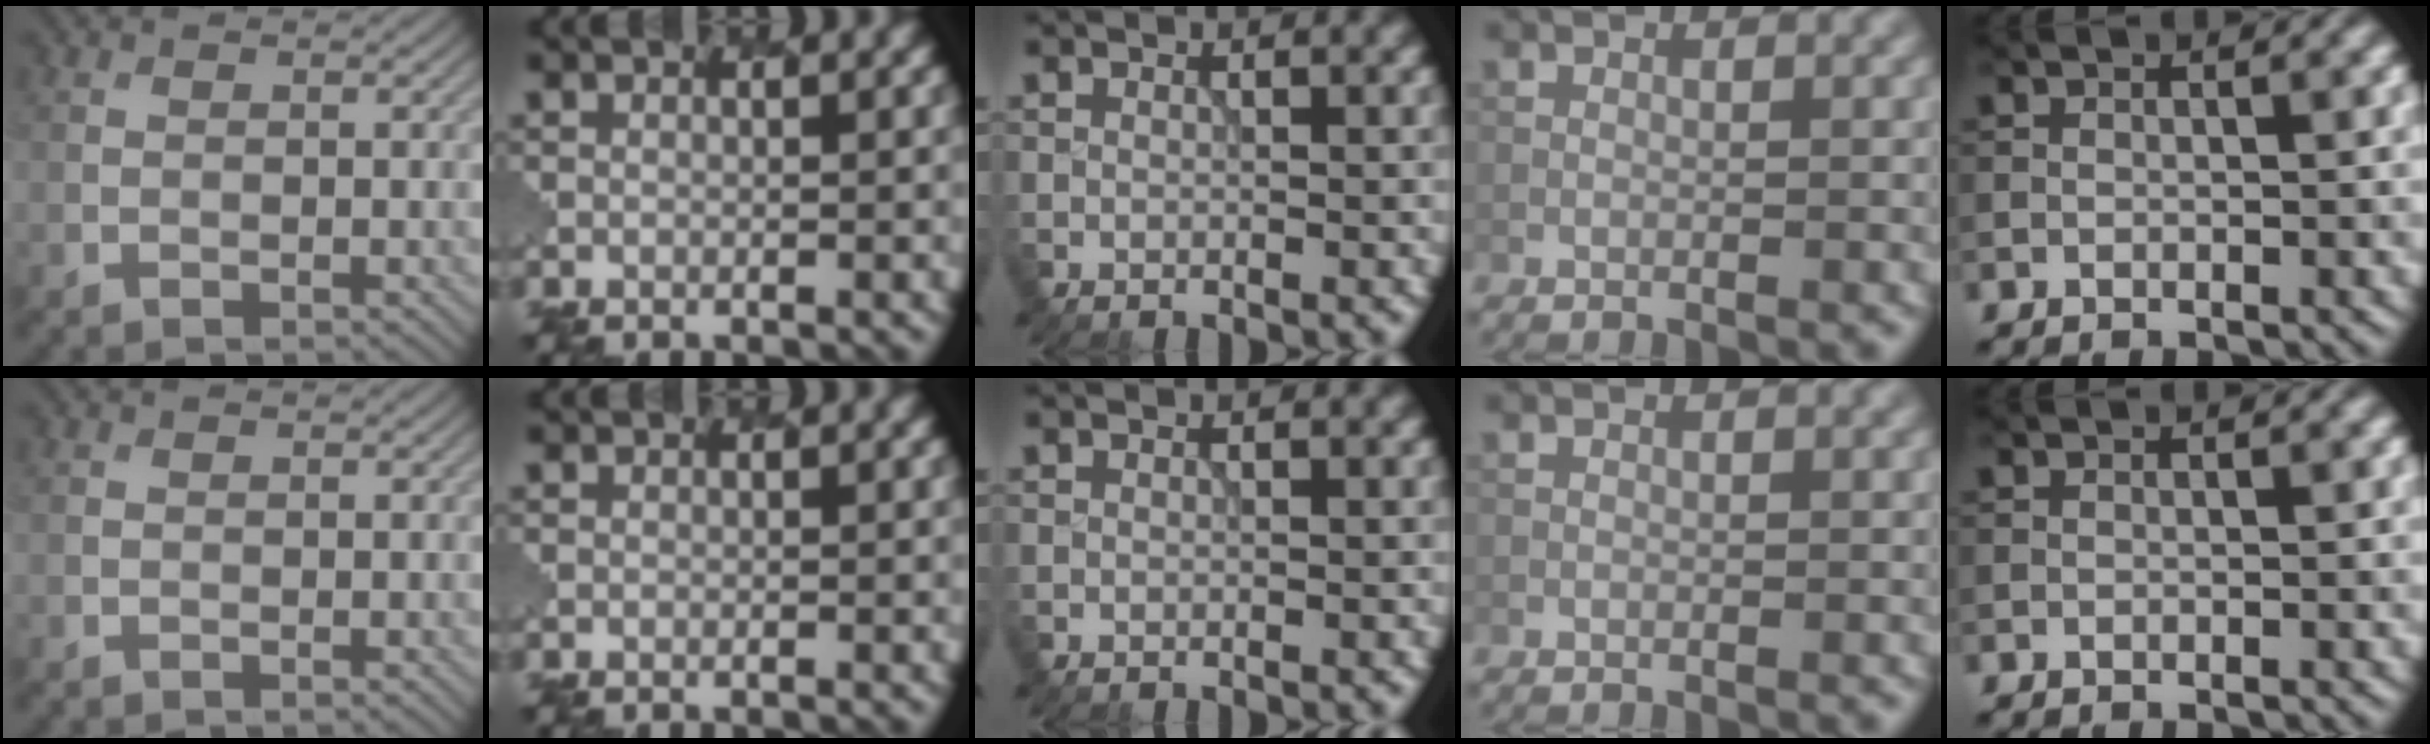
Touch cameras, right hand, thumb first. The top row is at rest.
{}